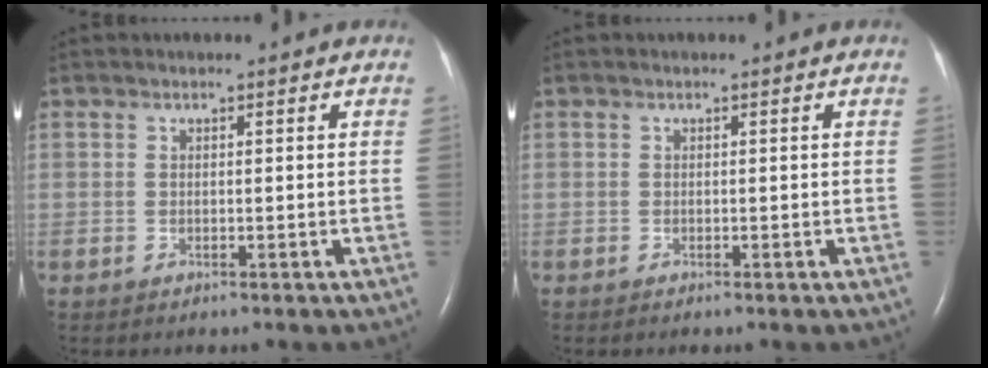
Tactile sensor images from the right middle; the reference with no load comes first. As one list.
[{"total": 0.0}]